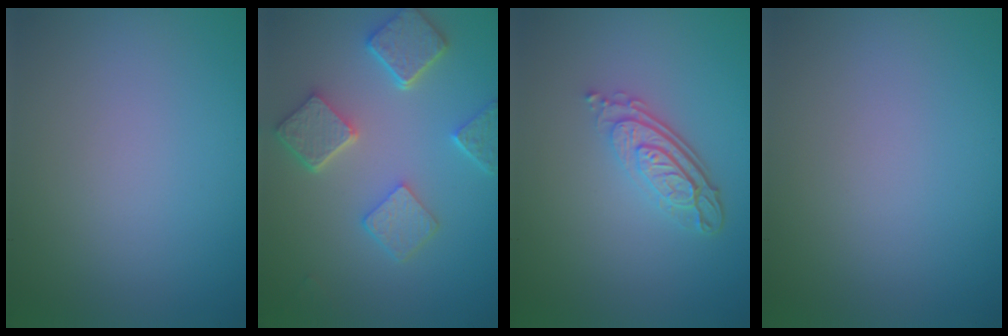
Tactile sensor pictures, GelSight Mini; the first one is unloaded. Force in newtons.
{"total": 5.5, "press": 4.3, "slide": 3.3}
{"total": 4.0, "press": 2.9, "slide": 2.7}
{"total": 0.0}